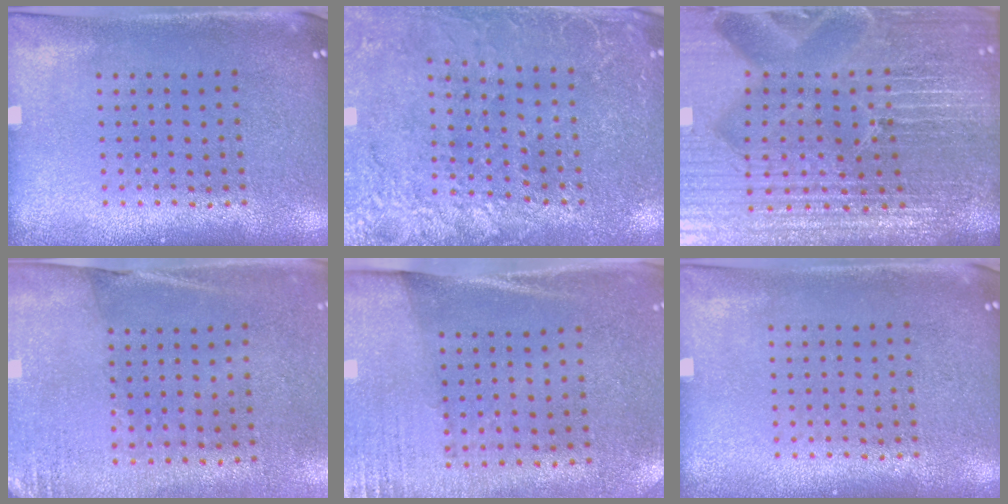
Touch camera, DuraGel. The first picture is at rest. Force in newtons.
{"total": 2.9, "press": 2.8, "slide": 0.4}
{"total": 7.3, "press": 6.3, "slide": 3.5}
{"total": 2.6, "press": 2.3, "slide": 1.2}
{"total": 2.7, "press": 2.3, "slide": 1.4}
{"total": 0.0}